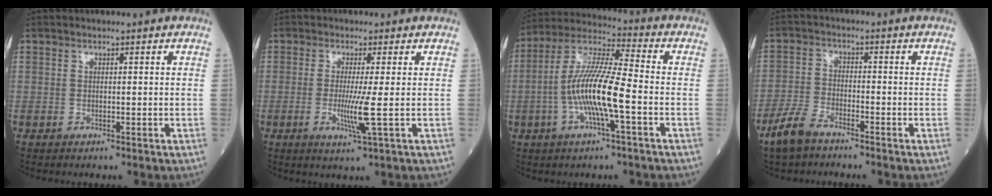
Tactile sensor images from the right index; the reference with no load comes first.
{"total": 4.6, "force": [-0.6, -1.0, 4.5], "torque": [-0.093, -0.015, -0.012]}
{"total": 12.5, "force": [-2.8, 1.1, 12.1], "torque": [-0.245, 0.005, -0.060]}
{"total": 5.5, "force": [-4.4, 1.6, 2.8], "torque": [-0.071, -0.005, -0.089]}